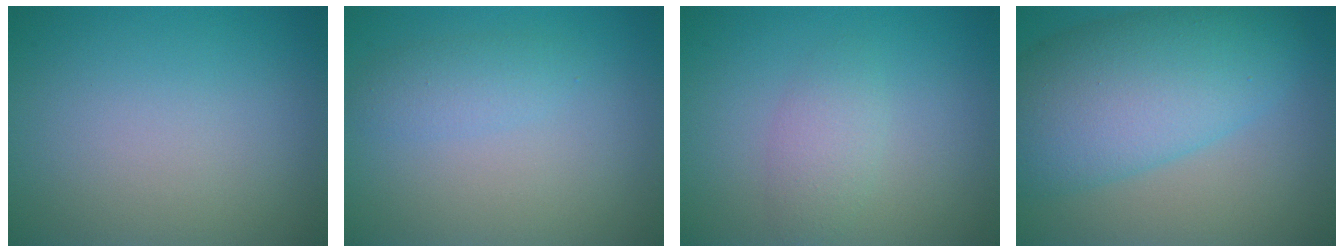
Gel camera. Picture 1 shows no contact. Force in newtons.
{"total": 1.8, "press": 1.8, "slide": 0.1}
{"total": 2.1, "press": 2.0, "slide": 0.0}
{"total": 9.9, "press": 9.9, "slide": 0.2}